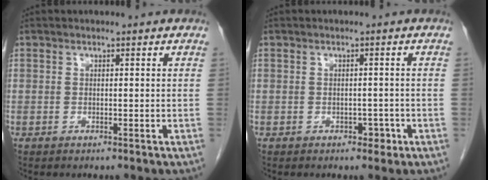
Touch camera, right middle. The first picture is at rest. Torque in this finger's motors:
{"motor_torque": [0.36, -0.14, 0.09, 0.02]}